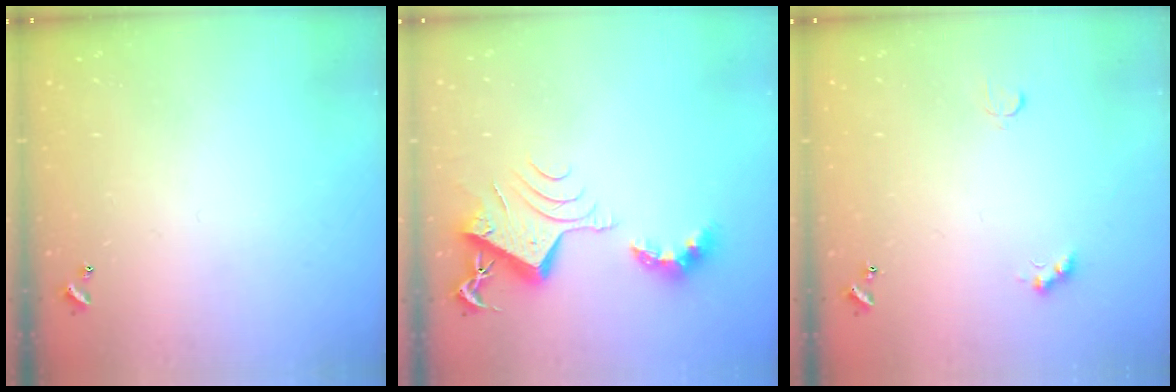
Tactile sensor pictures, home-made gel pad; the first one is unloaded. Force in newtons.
{"total": 9.7, "press": 9.6, "slide": 1.1}
{"total": 2.2, "press": 2.1, "slide": 0.6}